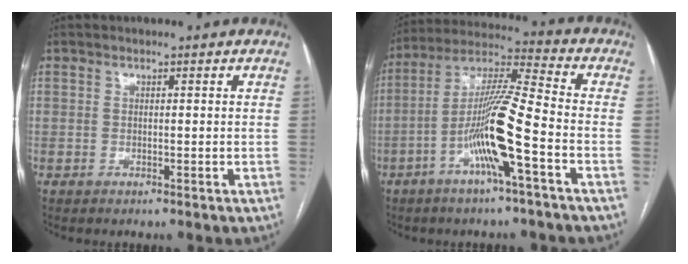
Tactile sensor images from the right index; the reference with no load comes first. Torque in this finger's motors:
{"motor_torque": [1.48, -0.66, 0.43, 0.21]}